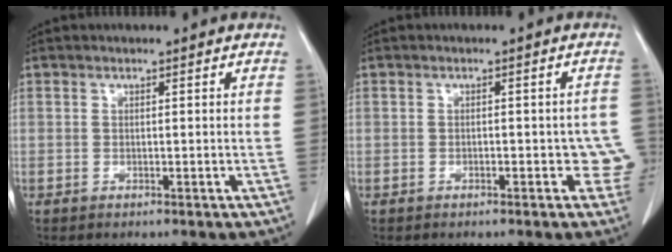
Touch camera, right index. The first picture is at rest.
{"total": 4.2, "force": [-1.2, 2.1, 3.4], "torque": [-0.018, 0.013, -0.013]}